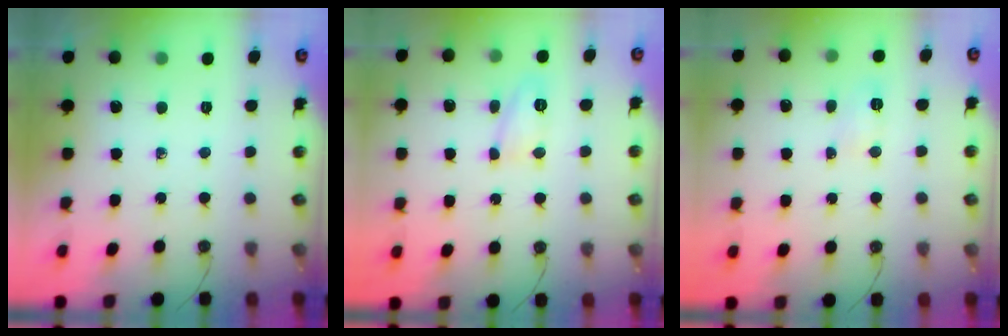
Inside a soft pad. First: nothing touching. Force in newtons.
{"total": 7.6, "press": 7.6, "slide": 0.5}
{"total": 4.2, "press": 4.2, "slide": 0.6}